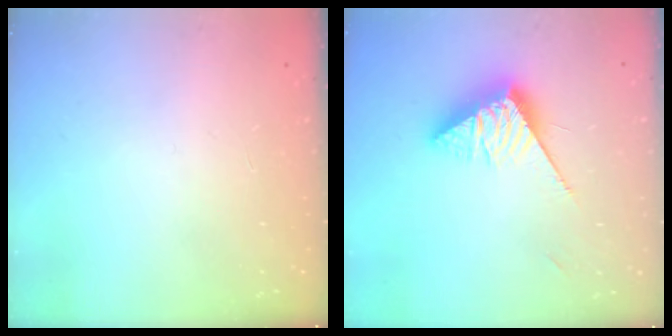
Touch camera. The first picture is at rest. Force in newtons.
{"total": 12.6, "press": 12.6, "slide": 0.3}